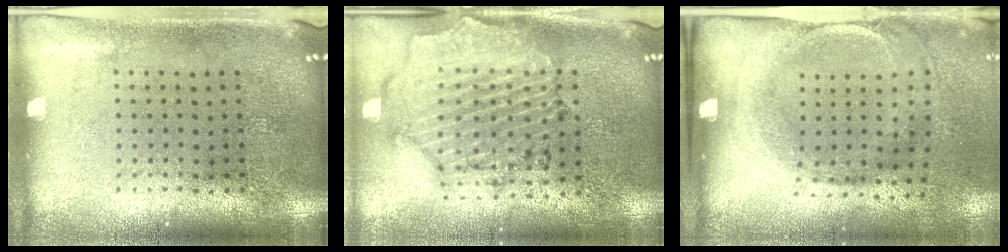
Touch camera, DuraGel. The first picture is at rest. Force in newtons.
{"total": 1.5, "press": 1.5, "slide": 0.3}
{"total": 1.8, "press": 1.2, "slide": 1.3}